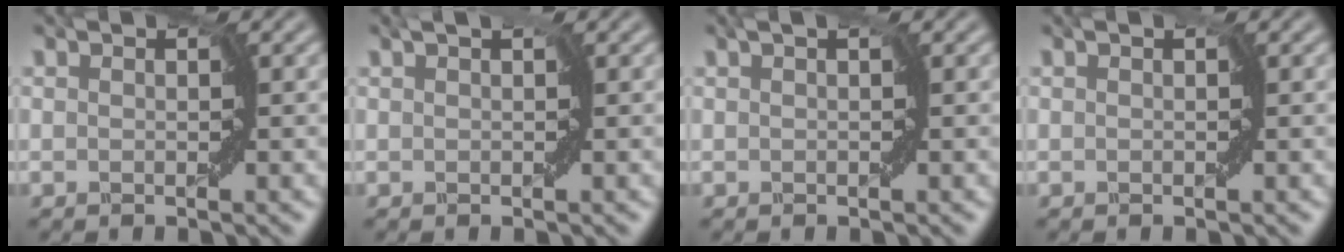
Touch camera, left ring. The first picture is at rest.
{"total": 0.9, "force": [0.5, 0.3, 0.7], "torque": [-0.007, 0.004, 0.001]}
{"total": 0.6, "force": [0.3, 0.1, 0.5], "torque": [-0.009, 0.002, 0.002]}
{"total": 0.0}